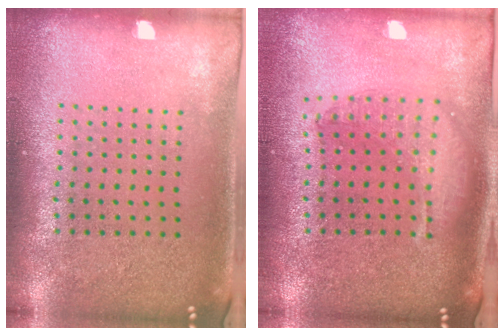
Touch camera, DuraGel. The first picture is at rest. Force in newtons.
{"total": 1.6, "press": 1.4, "slide": 0.7}